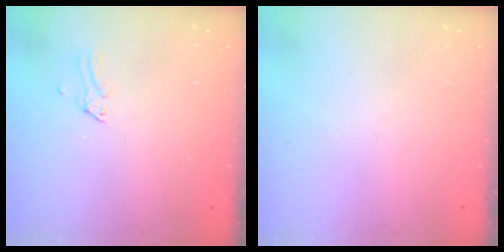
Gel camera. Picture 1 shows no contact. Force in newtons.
{"total": 0.0}